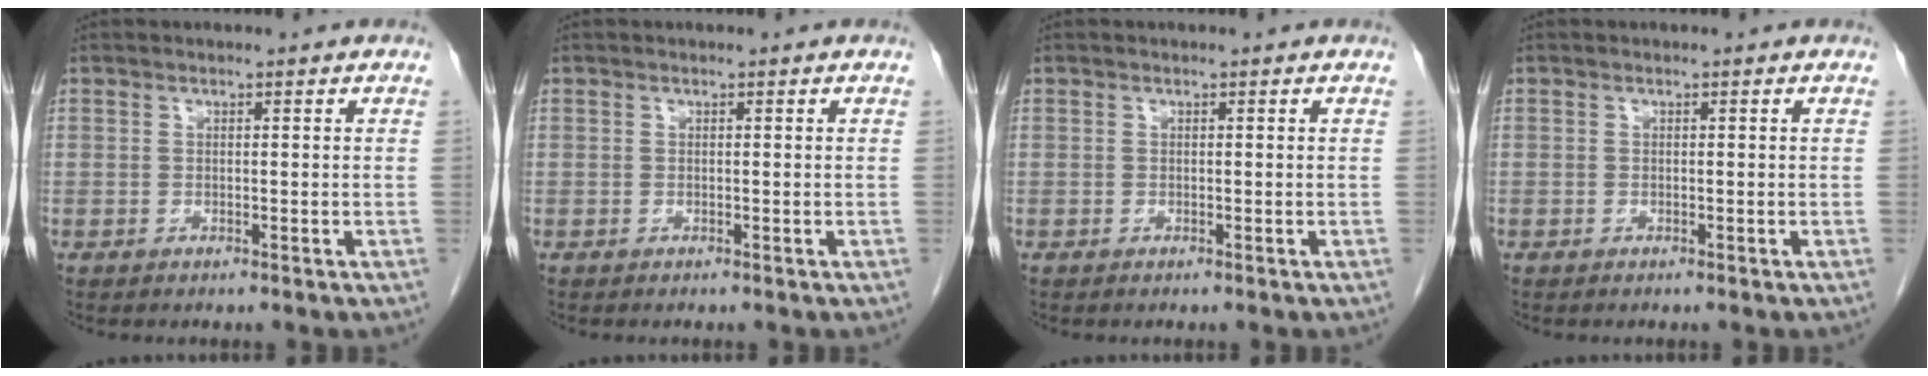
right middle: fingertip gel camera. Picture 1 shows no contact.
{"total": 0.0}
{"total": 0.0}
{"total": 0.0}